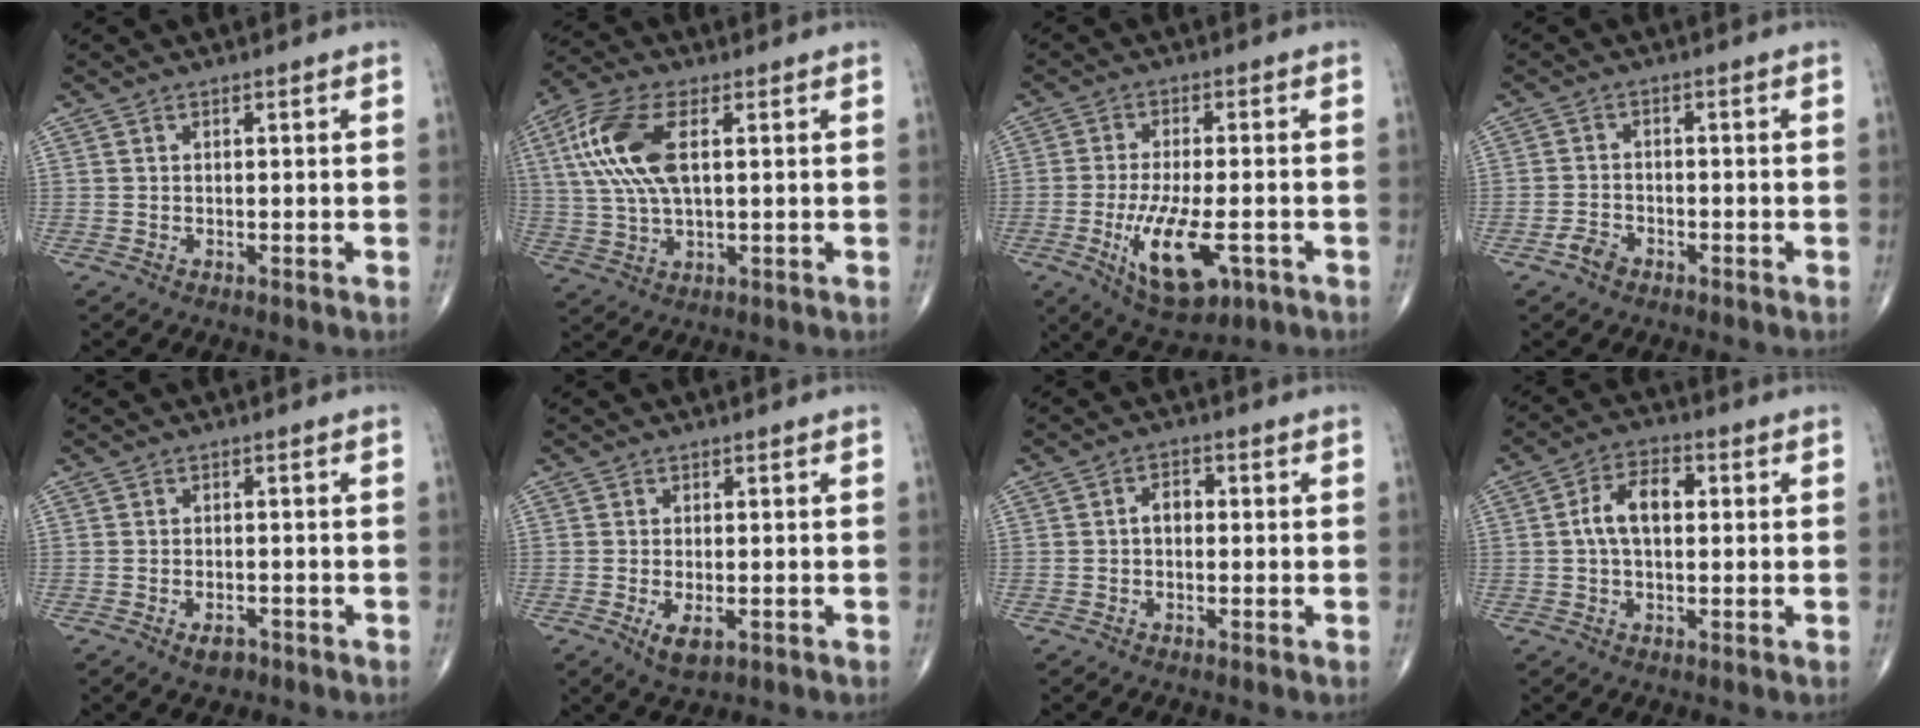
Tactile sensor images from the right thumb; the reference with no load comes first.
{"total": 13.4, "force": [3.2, 6.0, 11.5], "torque": [-0.264, 0.008, 0.063]}
{"total": 12.4, "force": [-4.1, 5.0, 10.6], "torque": [-0.184, -0.003, -0.056]}
{"total": 2.6, "force": [-1.8, 1.7, 1.1], "torque": [-0.018, 0.012, -0.030]}
{"total": 2.6, "force": [-1.5, 1.5, 1.5], "torque": [-0.020, 0.005, -0.019]}
{"total": 4.0, "force": [-1.4, 1.8, 3.2], "torque": [-0.057, -0.007, -0.018]}
{"total": 2.9, "force": [-0.2, 2.0, 2.1], "torque": [-0.025, 0.014, -0.011]}
{"total": 7.6, "force": [0.7, 4.4, 6.1], "torque": [-0.109, 0.021, 0.004]}